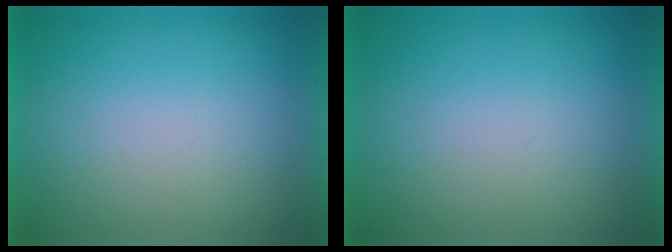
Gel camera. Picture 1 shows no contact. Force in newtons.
{"total": 0.0}